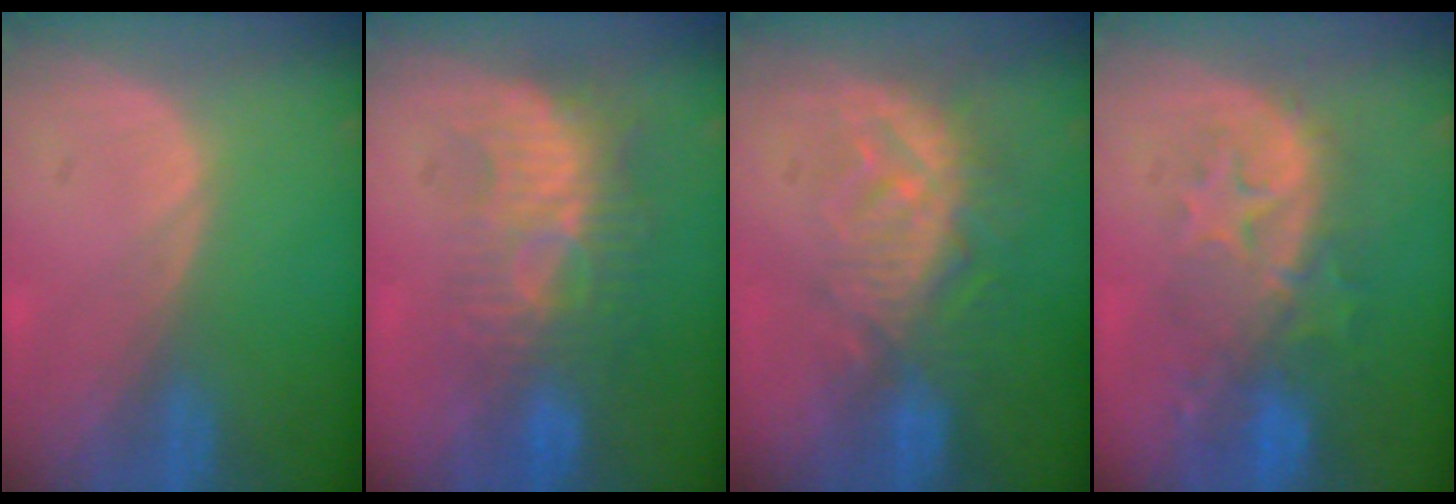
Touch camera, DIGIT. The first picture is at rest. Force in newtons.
{"total": 9.4, "press": 8.4, "slide": 4.3}
{"total": 9.3, "press": 8.1, "slide": 4.5}
{"total": 9.4, "press": 8.7, "slide": 3.7}